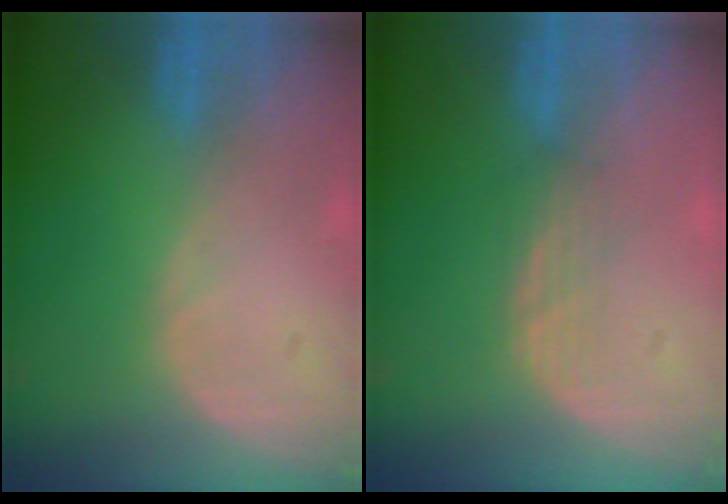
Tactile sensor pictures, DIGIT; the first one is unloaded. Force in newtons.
{"total": 2.1, "press": 2.1, "slide": 0.2}